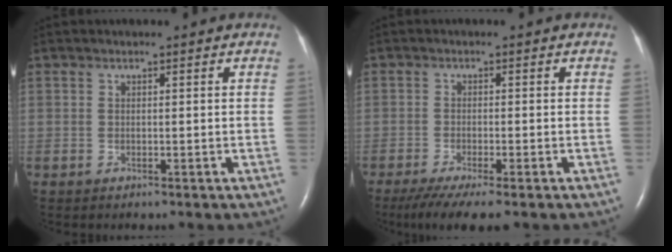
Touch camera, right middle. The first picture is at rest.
{"total": 7.6, "force": [-5.6, 0.8, 5.0], "torque": [-0.084, -0.021, -0.089]}